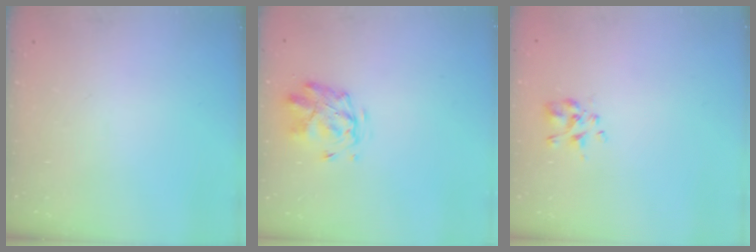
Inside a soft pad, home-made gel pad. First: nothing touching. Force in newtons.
{"total": 2.8, "press": 2.4, "slide": 1.4}
{"total": 1.9, "press": 1.7, "slide": 0.7}